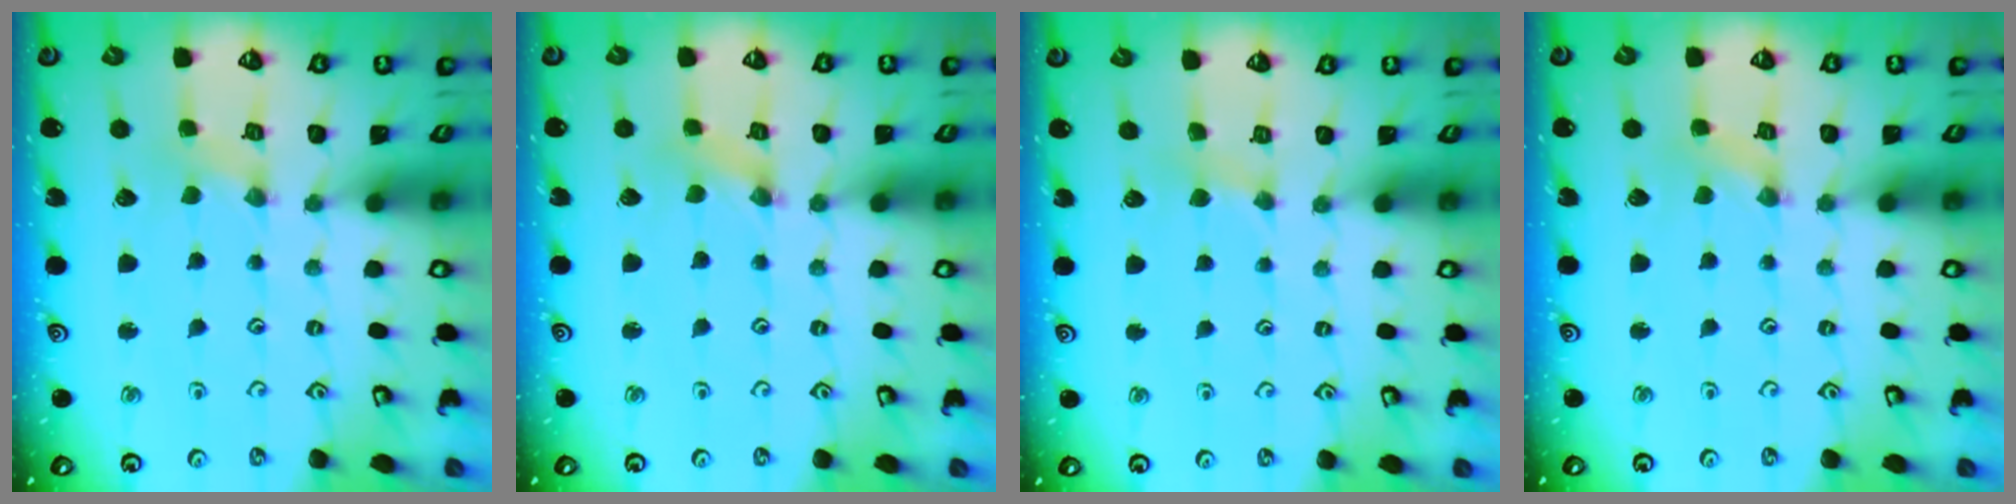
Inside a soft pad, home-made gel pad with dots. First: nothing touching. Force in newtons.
{"total": 1.3, "press": 1.3, "slide": 0.2}
{"total": 1.9, "press": 1.9, "slide": 0.3}
{"total": 0.8, "press": 0.7, "slide": 0.1}